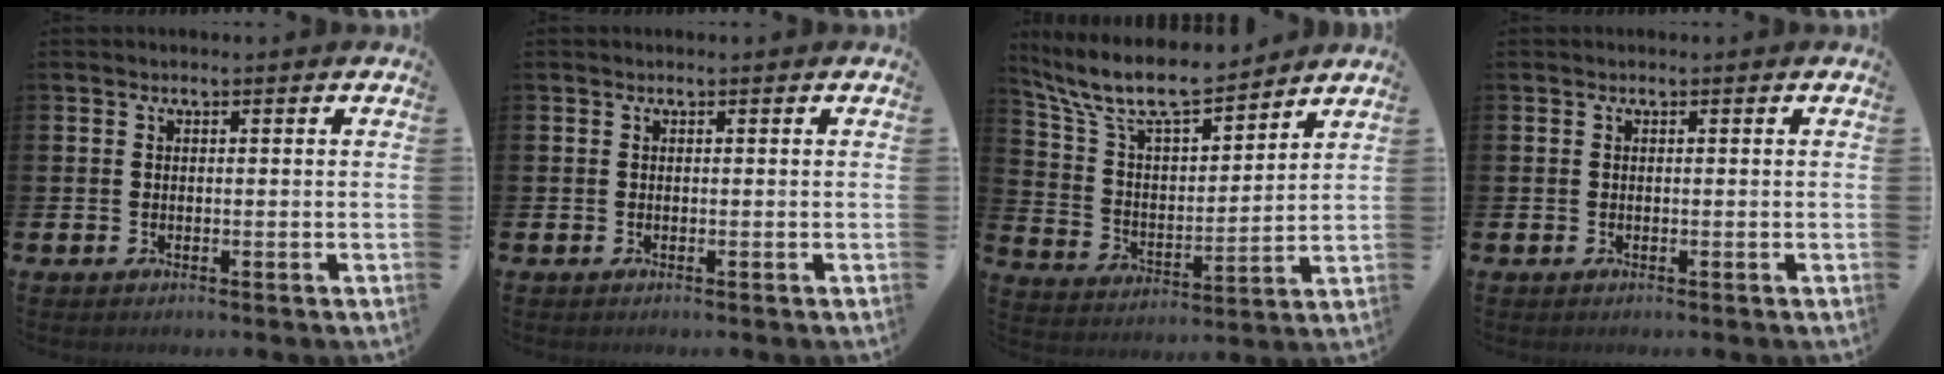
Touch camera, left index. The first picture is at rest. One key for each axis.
{"total": 0.0}
{"total": 10.6, "fx": 9.3, "fy": 2.4, "fz": 4.3, "tx": -0.127, "ty": -0.053, "tz": 0.167}
{"total": 0.0}